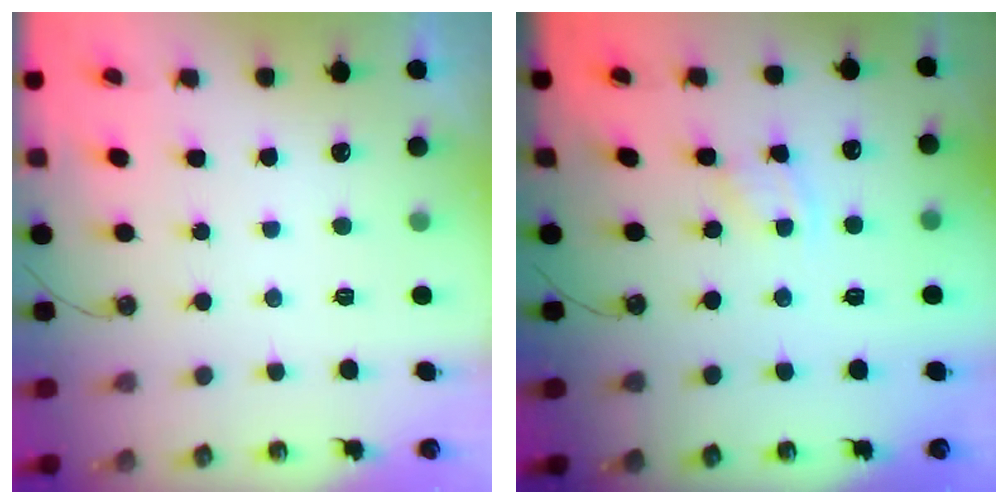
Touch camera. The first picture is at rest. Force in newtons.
{"total": 2.6, "press": 2.6, "slide": 0.4}